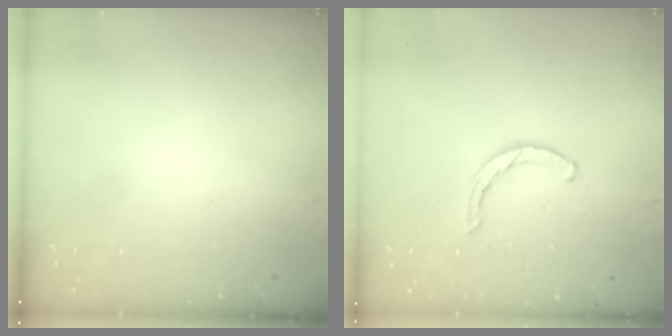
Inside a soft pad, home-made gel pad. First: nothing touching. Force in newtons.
{"total": 2.5, "press": 2.5, "slide": 0.4}